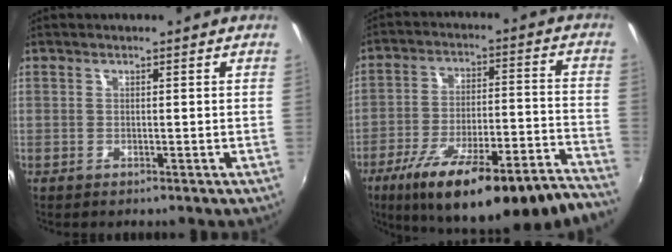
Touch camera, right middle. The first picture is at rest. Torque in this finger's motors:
{"motor_torque": [1.67, -0.46, 0.85, 0.21]}